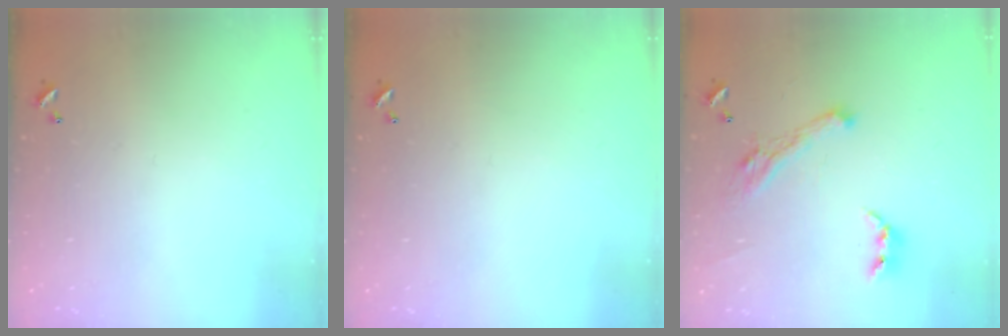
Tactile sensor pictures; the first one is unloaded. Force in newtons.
{"total": 0.0}
{"total": 6.2, "press": 6.1, "slide": 1.3}